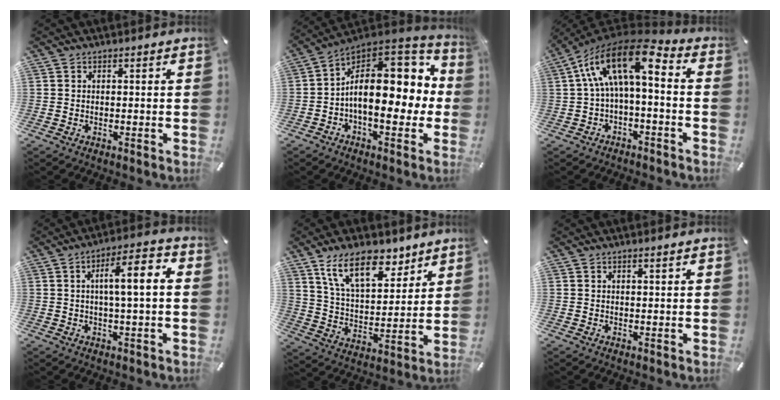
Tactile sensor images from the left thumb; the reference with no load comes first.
{"total": 19.4, "force": [0.4, 11.5, 15.6], "torque": [-0.219, -0.016, 0.013]}
{"total": 15.9, "force": [2.8, 7.2, 13.9], "torque": [-0.266, -0.006, 0.043]}
{"total": 9.8, "force": [1.4, 2.4, 9.4], "torque": [-0.153, 0.005, 0.013]}
{"total": 14.8, "force": [10.2, 7.3, 7.8], "torque": [-0.144, -0.044, 0.190]}
{"total": 1.0, "force": [0.8, 0.0, 0.6], "torque": [-0.012, -0.001, 0.013]}